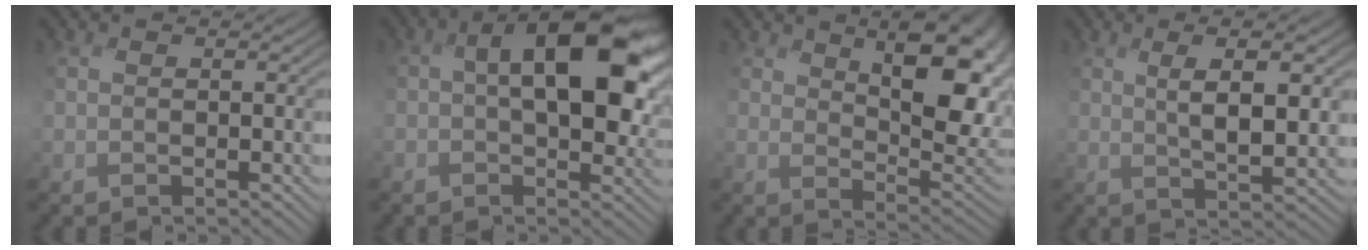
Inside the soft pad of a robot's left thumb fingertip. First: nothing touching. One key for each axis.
{"total": 13.1, "fx": 2.4, "fy": 7.0, "fz": 10.8, "tx": -0.169, "ty": 0.002, "tz": 0.038}
{"total": 11.2, "fx": 4.7, "fy": 4.8, "fz": 8.9, "tx": -0.135, "ty": -0.009, "tz": 0.075}
{"total": 5.8, "fx": 1.4, "fy": 1.4, "fz": 5.4, "tx": -0.090, "ty": 0.002, "tz": 0.017}